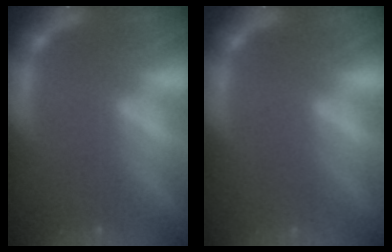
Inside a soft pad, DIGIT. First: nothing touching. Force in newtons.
{"total": 0.0}